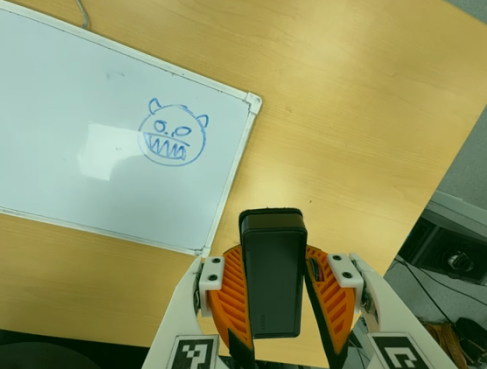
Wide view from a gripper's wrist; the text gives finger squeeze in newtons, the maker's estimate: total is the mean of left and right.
{"total": 8.3, "left": 7.5, "right": 9.0}